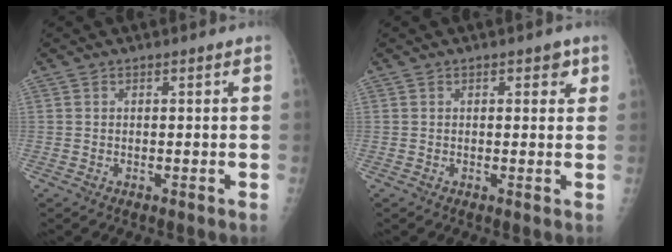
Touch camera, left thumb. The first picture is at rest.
{"total": 2.2, "force": [1.1, 1.3, 1.4], "torque": [0.000, -0.001, 0.009]}